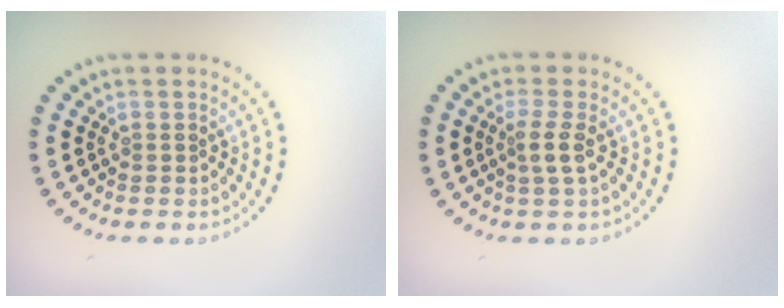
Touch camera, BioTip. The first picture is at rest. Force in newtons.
{"total": 1.8, "press": 1.3, "slide": 1.2}